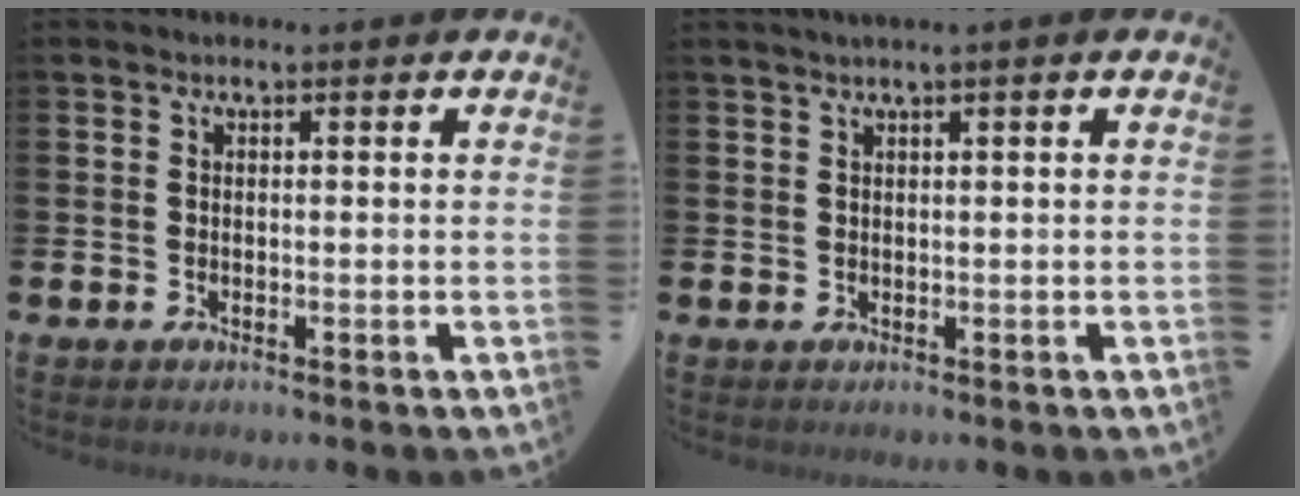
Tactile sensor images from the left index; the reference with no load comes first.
{"total": 1.3, "force": [0.9, -0.2, 0.9], "torque": [-0.017, 0.002, 0.016]}